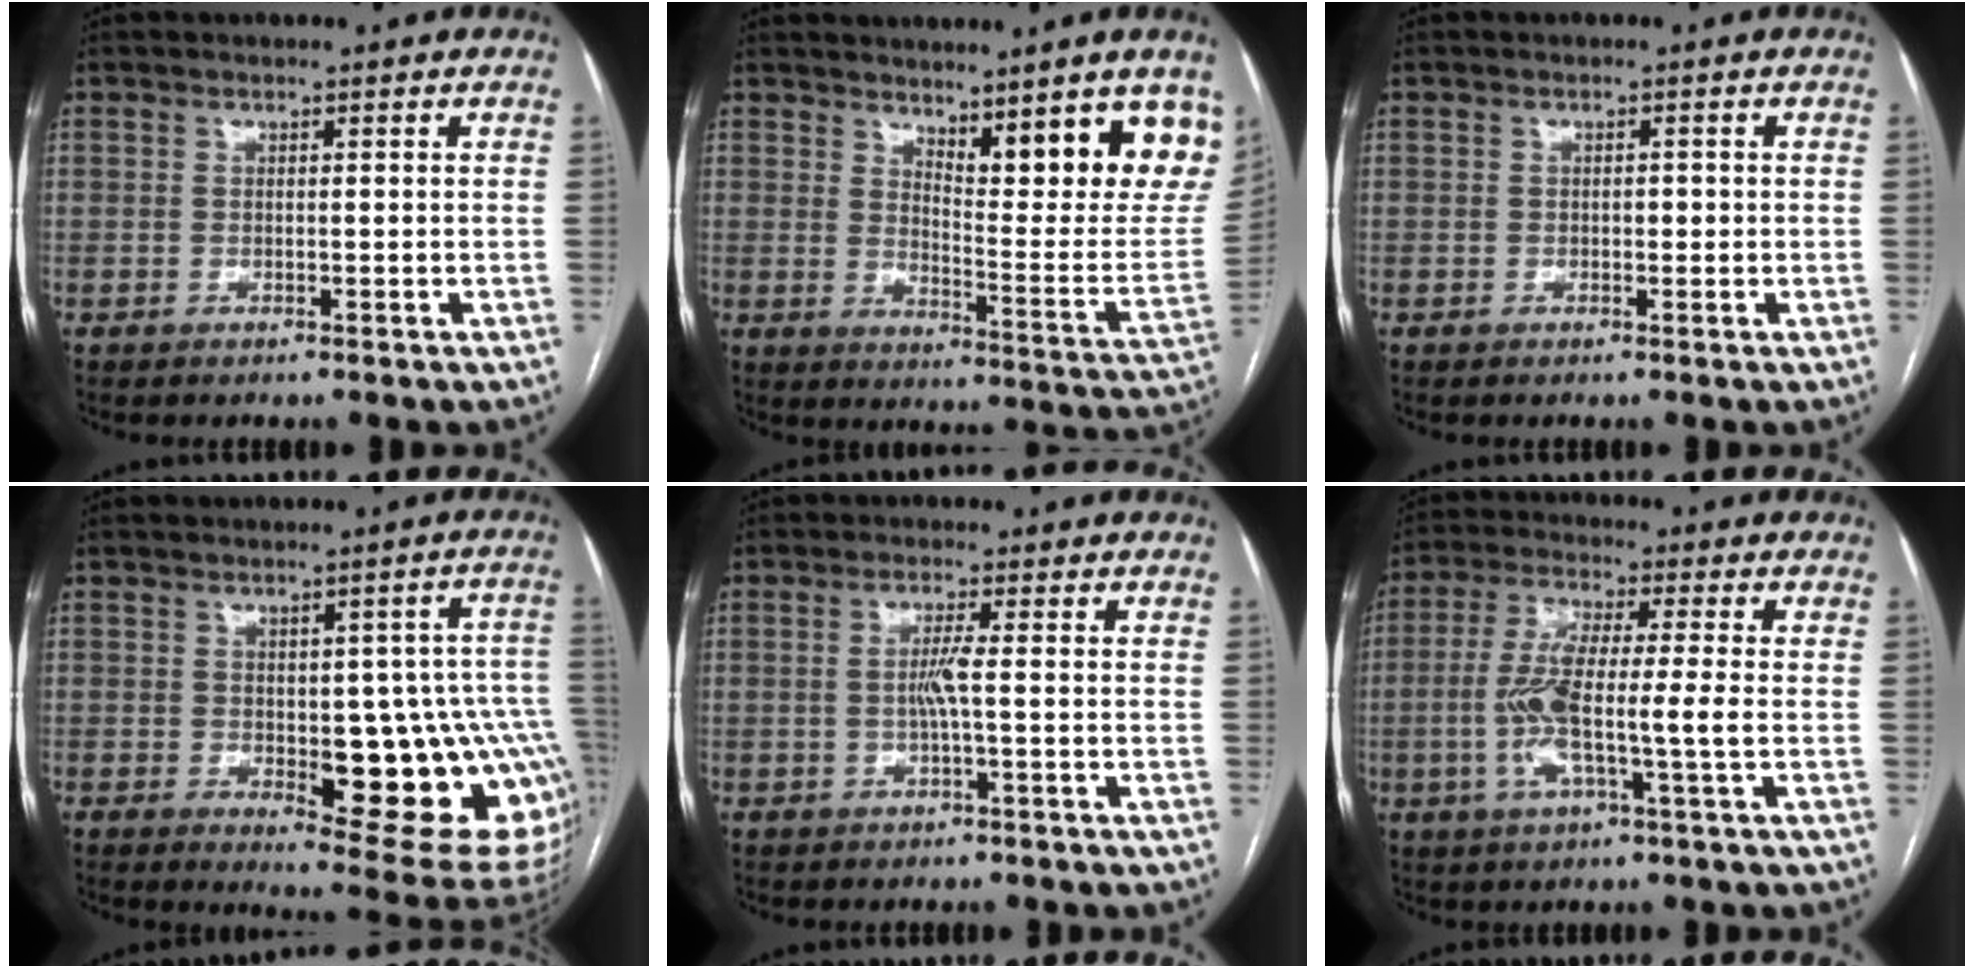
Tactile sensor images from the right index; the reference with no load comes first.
{"total": 16.5, "force": [10.9, 2.2, 12.1], "torque": [-0.144, -0.041, 0.148]}
{"total": 1.0, "force": [-0.1, 0.6, 0.7], "torque": [-0.008, 0.003, -0.002]}
{"total": 18.6, "force": [-2.9, 5.6, 17.5], "torque": [-0.135, 0.017, -0.012]}
{"total": 2.6, "force": [-0.4, -0.4, 2.6], "torque": [-0.048, 0.000, -0.007]}
{"total": 9.9, "force": [-1.7, 0.4, 9.7], "torque": [-0.198, 0.004, -0.039]}